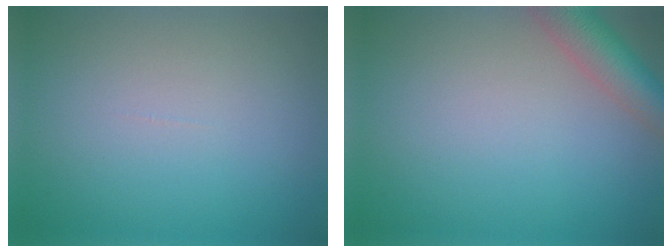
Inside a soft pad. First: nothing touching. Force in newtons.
{"total": 4.5, "press": 4.5, "slide": 0.2}